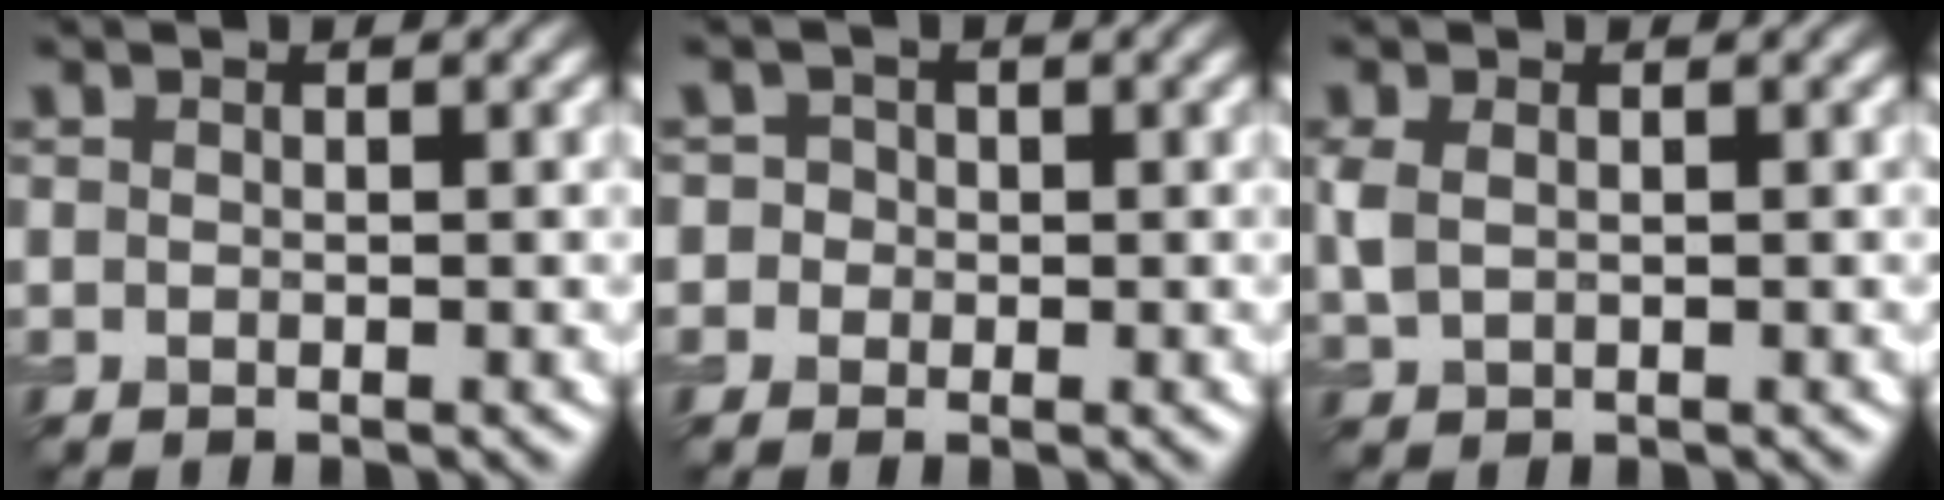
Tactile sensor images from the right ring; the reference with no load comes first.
{"total": 2.7, "force": [0.5, 2.6, 0.8], "torque": [0.017, 0.022, -0.019]}
{"total": 1.9, "force": [0.3, 1.4, 1.3], "torque": [-0.037, 0.000, 0.010]}